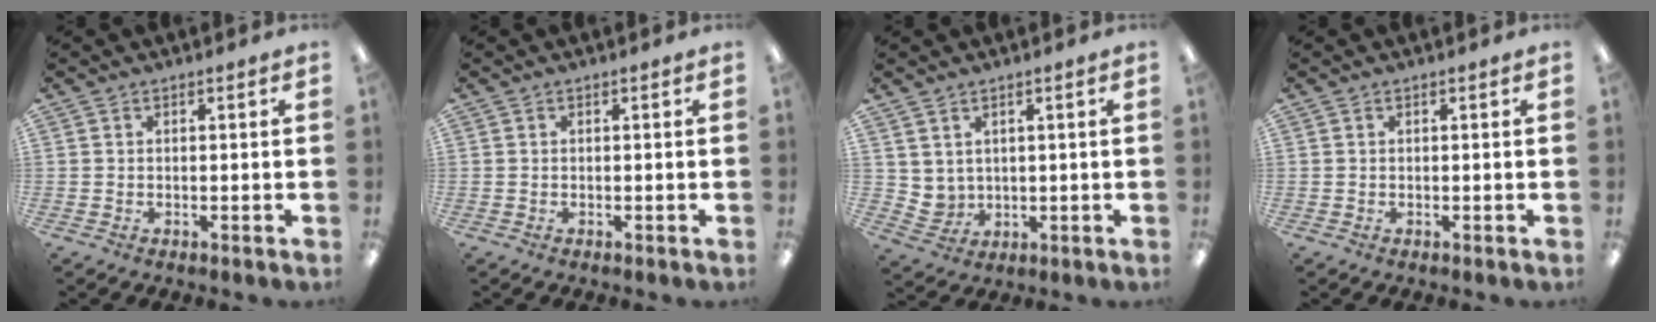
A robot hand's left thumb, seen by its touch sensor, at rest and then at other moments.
{"total": 0.0}
{"total": 4.0, "force": [3.1, 2.5, 0.3], "torque": [-0.018, -0.015, 0.060]}
{"total": 0.0}